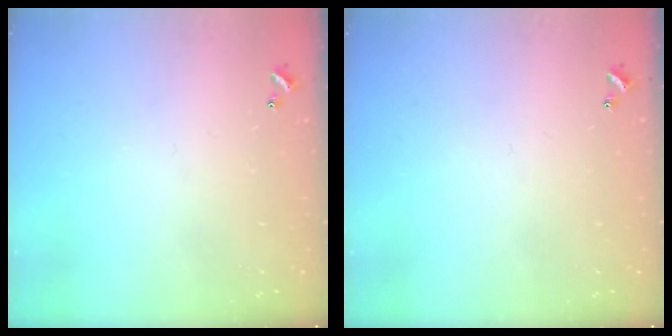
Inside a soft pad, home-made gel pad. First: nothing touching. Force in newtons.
{"total": 0.0}